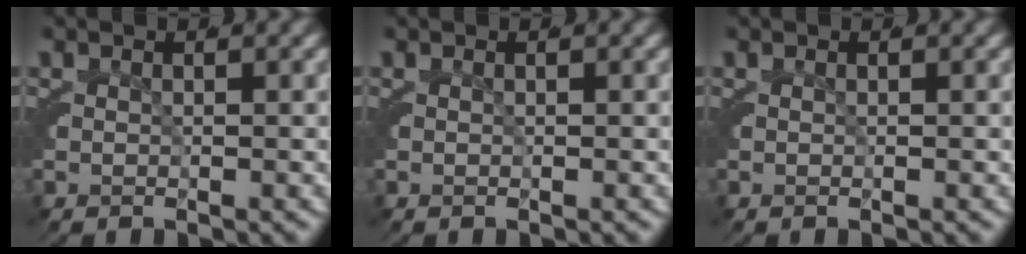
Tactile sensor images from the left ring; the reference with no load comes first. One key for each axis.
{"total": 0.0}
{"total": 0.0}